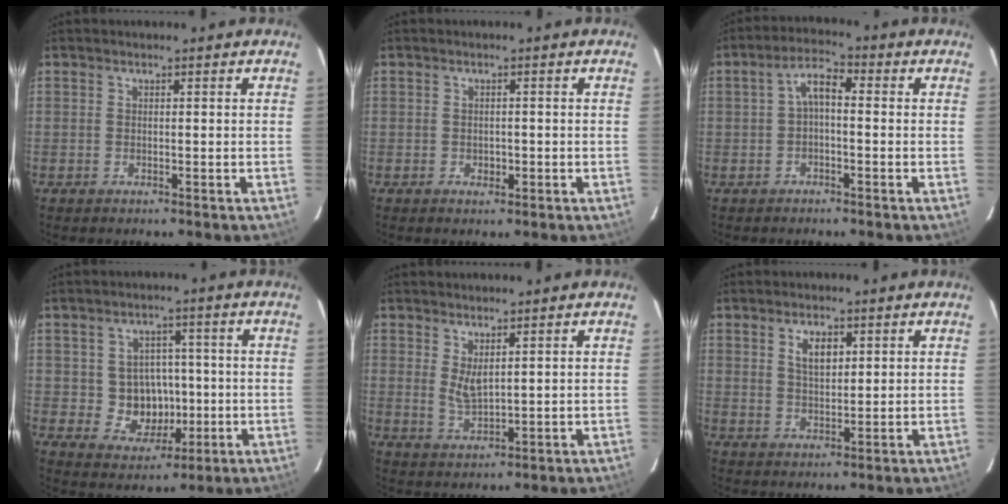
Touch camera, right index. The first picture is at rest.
{"total": 1.7, "force": [-0.8, 1.3, 0.7], "torque": [-0.012, 0.002, -0.009]}
{"total": 4.1, "force": [-0.7, 1.7, 3.6], "torque": [-0.072, 0.017, -0.013]}
{"total": 7.9, "force": [-0.7, 7.3, 3.0], "torque": [-0.065, 0.017, 0.006]}
{"total": 3.5, "force": [1.5, 1.2, 2.9], "torque": [-0.053, -0.009, 0.032]}
{"total": 5.4, "force": [2.2, 2.6, 4.2], "torque": [-0.074, 0.004, 0.044]}